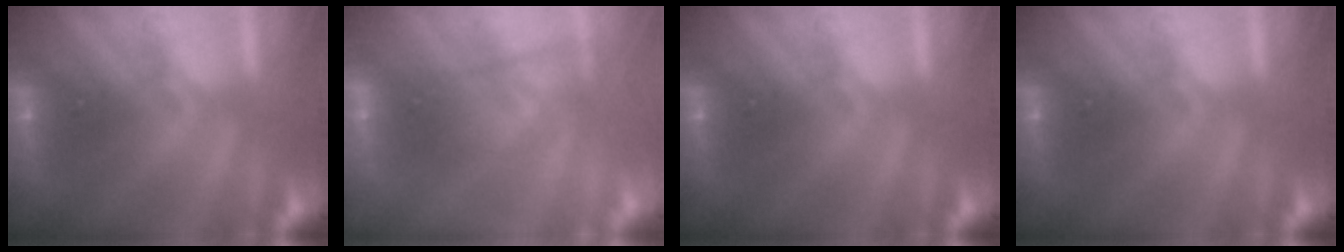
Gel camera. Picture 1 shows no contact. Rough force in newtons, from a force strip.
{"total": 2.7}
{"total": 0.0}
{"total": 0.0}